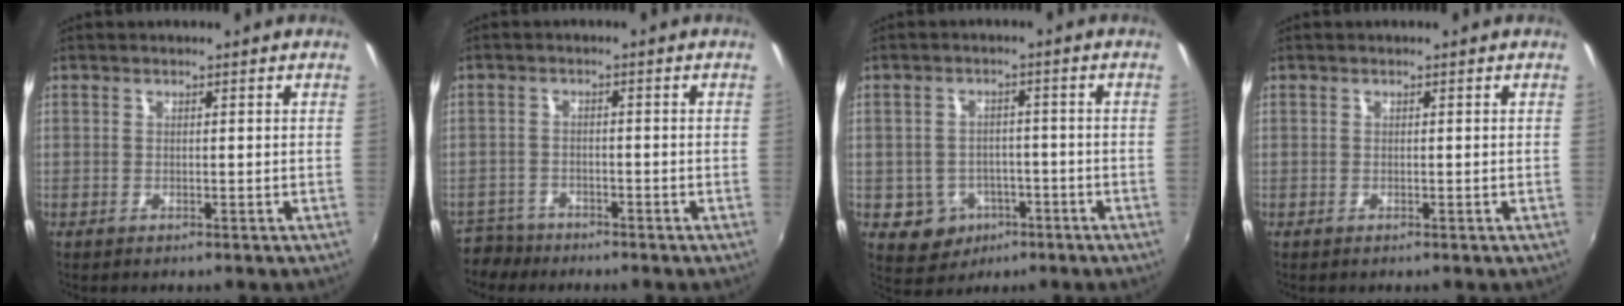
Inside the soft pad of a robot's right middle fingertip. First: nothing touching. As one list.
[{"total": 5.2, "force": [-4.5, 2.6, 0.6], "torque": [-0.029, -0.001, -0.083]}, {"total": 7.1, "force": [-3.1, 6.0, 2.1], "torque": [-0.057, 0.011, -0.026]}, {"total": 0.0}]